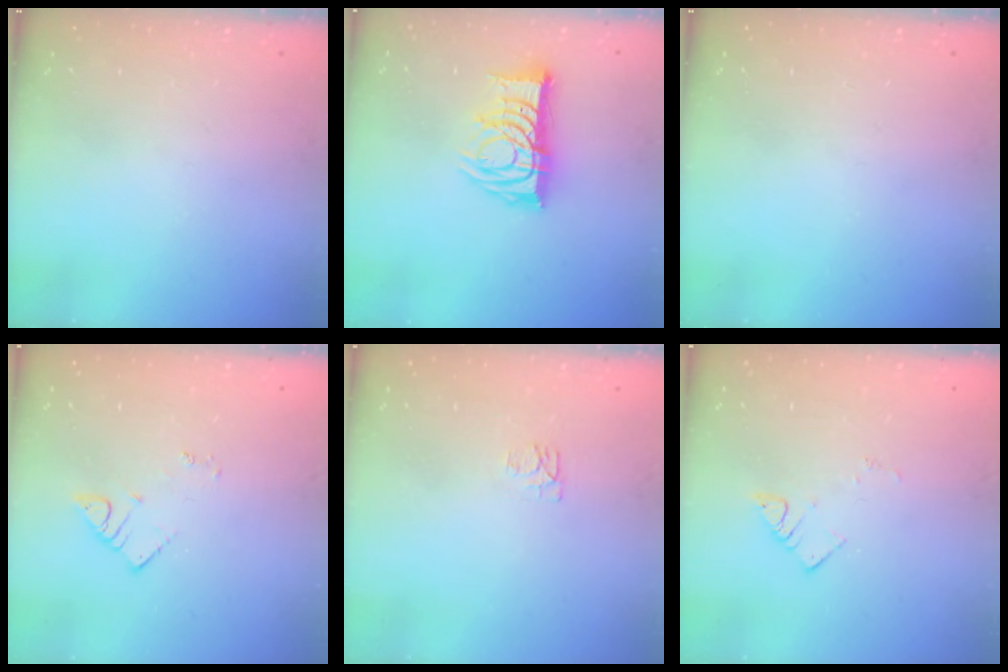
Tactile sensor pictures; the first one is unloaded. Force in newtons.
{"total": 14.2, "press": 14.2, "slide": 0.3}
{"total": 0.0}
{"total": 2.5, "press": 2.5, "slide": 0.3}
{"total": 4.4, "press": 4.4, "slide": 0.7}
{"total": 3.3, "press": 3.3, "slide": 0.4}